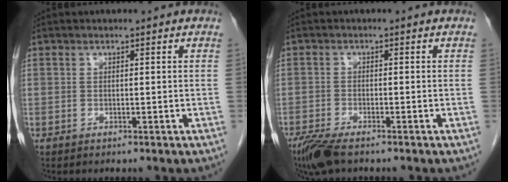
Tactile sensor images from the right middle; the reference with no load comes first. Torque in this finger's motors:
{"motor_torque": [0.48, -0.35, 0.06, 0.03]}